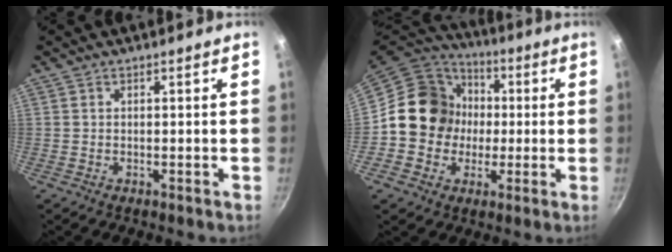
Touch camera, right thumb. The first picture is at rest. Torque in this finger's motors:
{"motor_torque": [1.16, 2.13, 0.67, -0.83, 0.10]}